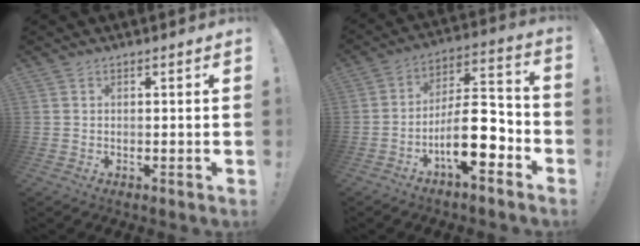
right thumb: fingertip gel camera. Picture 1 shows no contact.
{"total": 16.6, "force": [-6.7, 6.2, 13.9], "torque": [-0.231, 0.035, -0.105]}